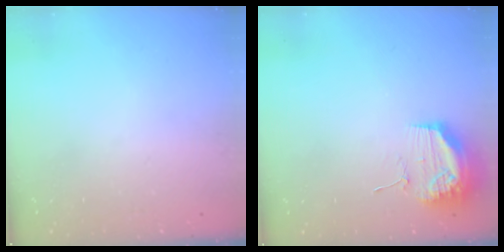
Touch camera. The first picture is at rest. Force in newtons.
{"total": 17.9, "press": 13.8, "slide": 11.4}